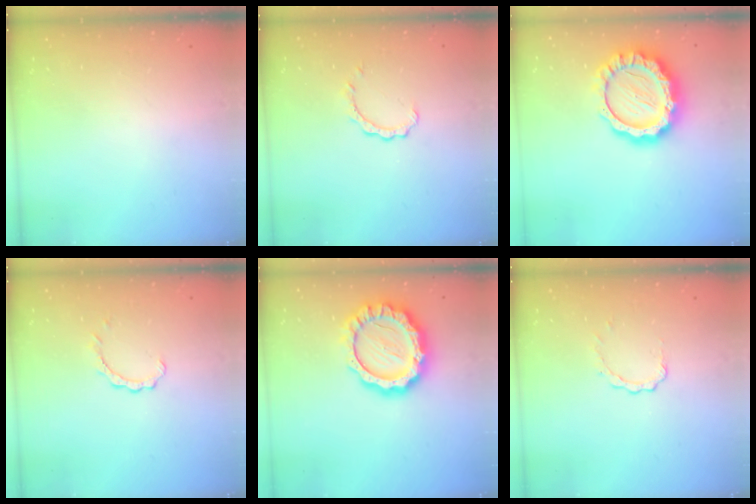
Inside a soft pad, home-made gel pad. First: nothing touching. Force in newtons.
{"total": 2.1, "press": 2.1, "slide": 0.2}
{"total": 19.7, "press": 19.6, "slide": 1.9}
{"total": 2.0, "press": 2.0, "slide": 0.2}
{"total": 18.0, "press": 17.9, "slide": 1.6}
{"total": 2.8, "press": 2.8, "slide": 0.3}